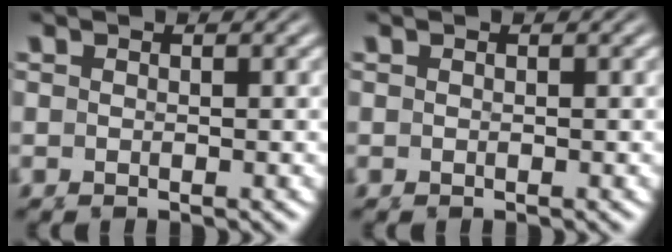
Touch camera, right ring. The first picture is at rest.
{"total": 0.0}